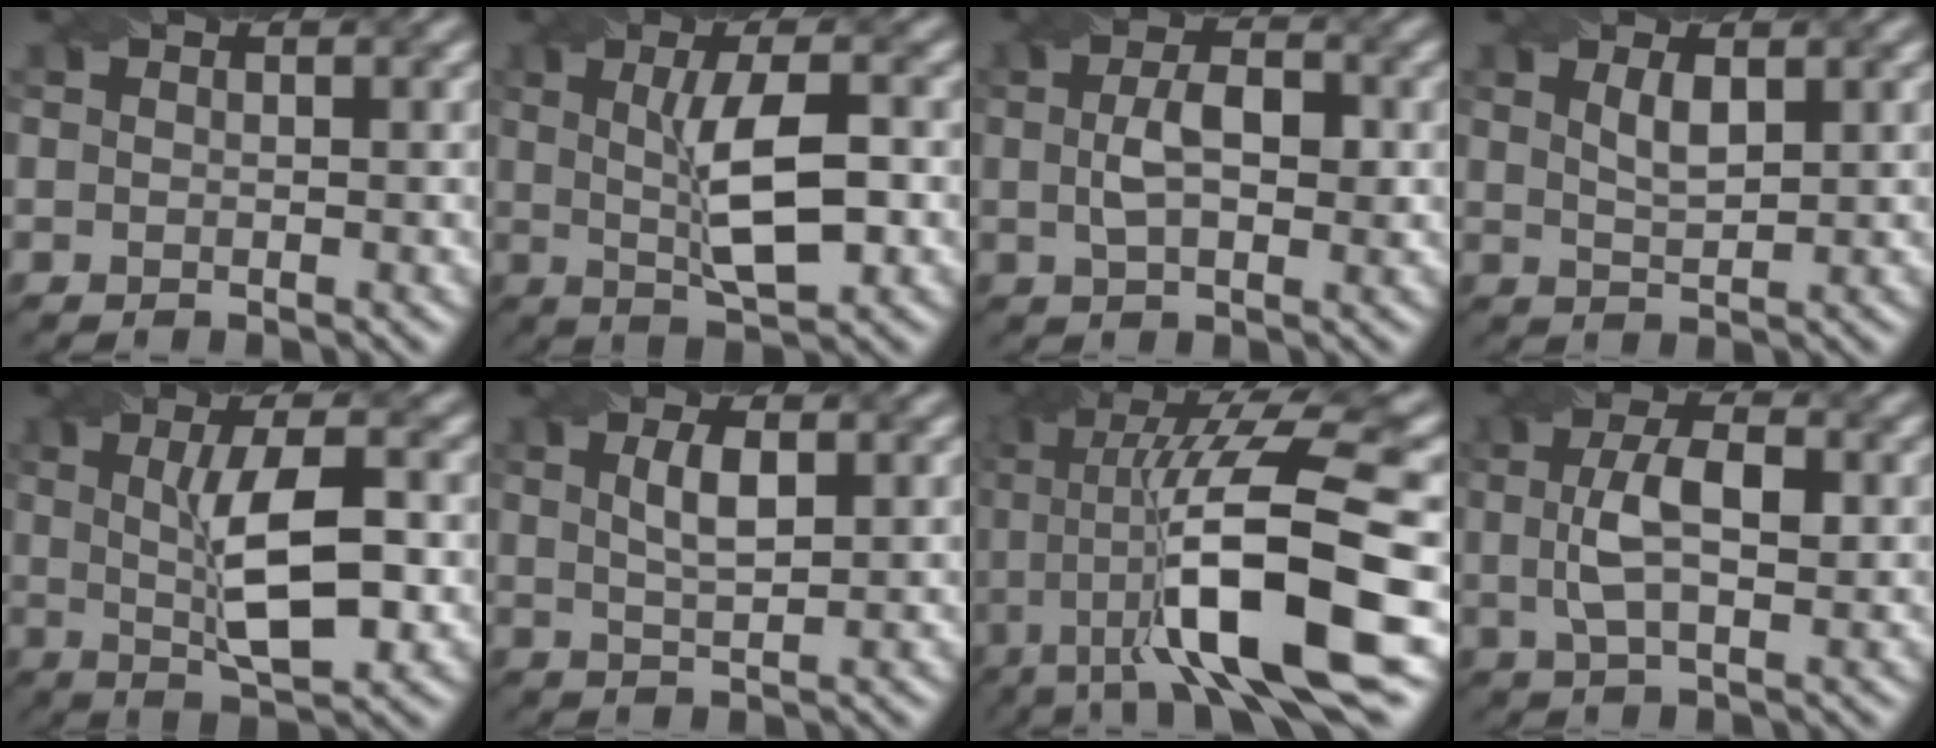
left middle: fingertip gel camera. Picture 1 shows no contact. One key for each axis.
{"total": 6.9, "fx": 0.3, "fy": 1.9, "fz": 6.6, "tx": -0.111, "ty": 0.004, "tz": 0.007}
{"total": 4.1, "fx": 0.3, "fy": 2.0, "fz": 3.6, "tx": -0.071, "ty": 0.004, "tz": 0.002}
{"total": 2.1, "fx": 1.1, "fy": 0.6, "fz": 1.7, "tx": -0.034, "ty": -0.001, "tz": 0.023}
{"total": 7.8, "fx": 0.3, "fy": 2.3, "fz": 7.5, "tx": -0.122, "ty": 0.009, "tz": 0.004}
{"total": 2.8, "fx": 1.0, "fy": 0.9, "fz": 2.5, "tx": -0.049, "ty": 0.003, "tz": 0.020}
{"total": 14.4, "fx": -2.2, "fy": 3.3, "fz": 13.9, "tx": -0.213, "ty": 0.016, "tz": -0.034}
{"total": 4.8, "fx": 0.4, "fy": 1.9, "fz": 4.4, "tx": -0.089, "ty": 0.007, "tz": 0.004}